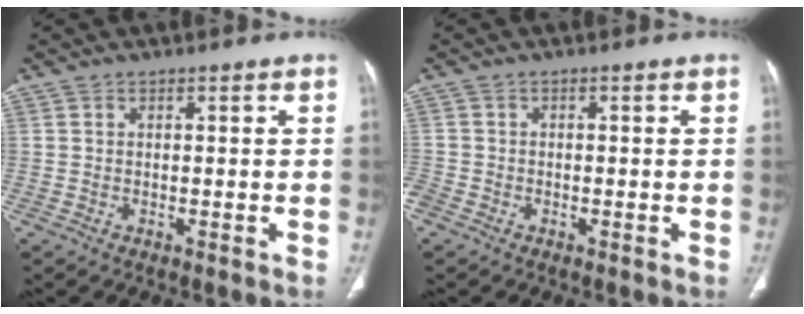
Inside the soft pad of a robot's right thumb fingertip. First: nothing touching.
{"total": 2.6, "force": [-1.4, 2.0, 0.9], "torque": [-0.027, 0.006, -0.028]}